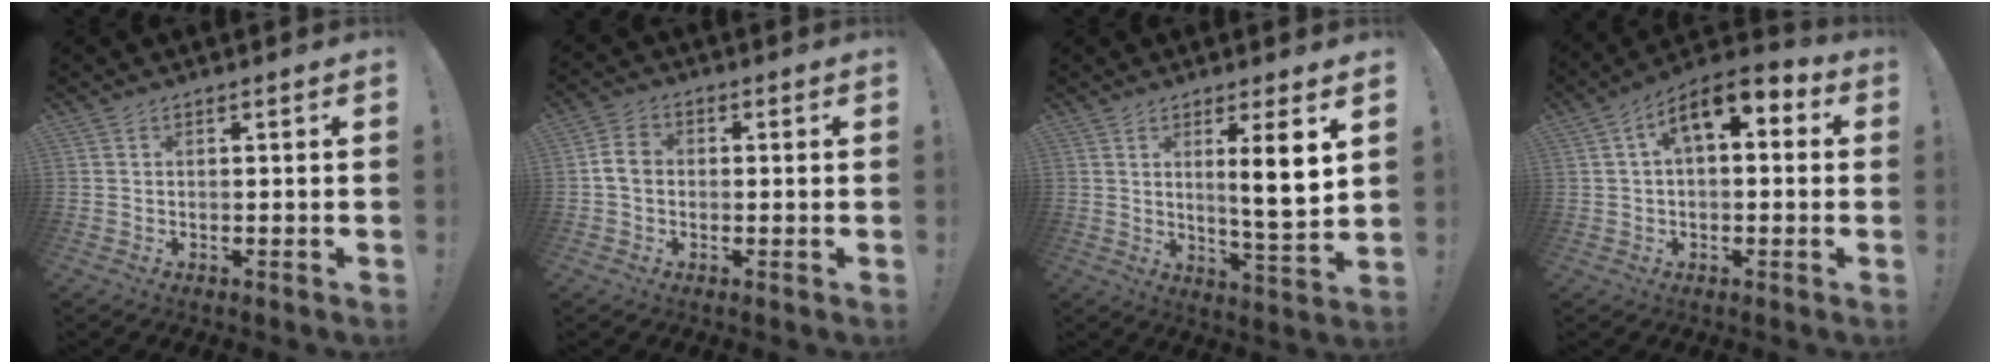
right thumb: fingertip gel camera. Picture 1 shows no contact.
{"total": 5.8, "force": [-0.2, 4.5, 3.6], "torque": [-0.062, 0.015, 0.000]}
{"total": 9.7, "force": [3.0, 0.6, 9.2], "torque": [-0.134, -0.022, 0.038]}
{"total": 9.6, "force": [3.8, 4.5, 7.6], "torque": [-0.118, -0.013, 0.070]}